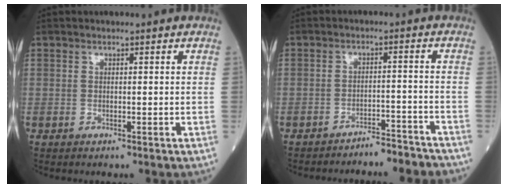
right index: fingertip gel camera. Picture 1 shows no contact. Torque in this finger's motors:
{"motor_torque": [-0.14, -0.29, -0.01, -0.01]}